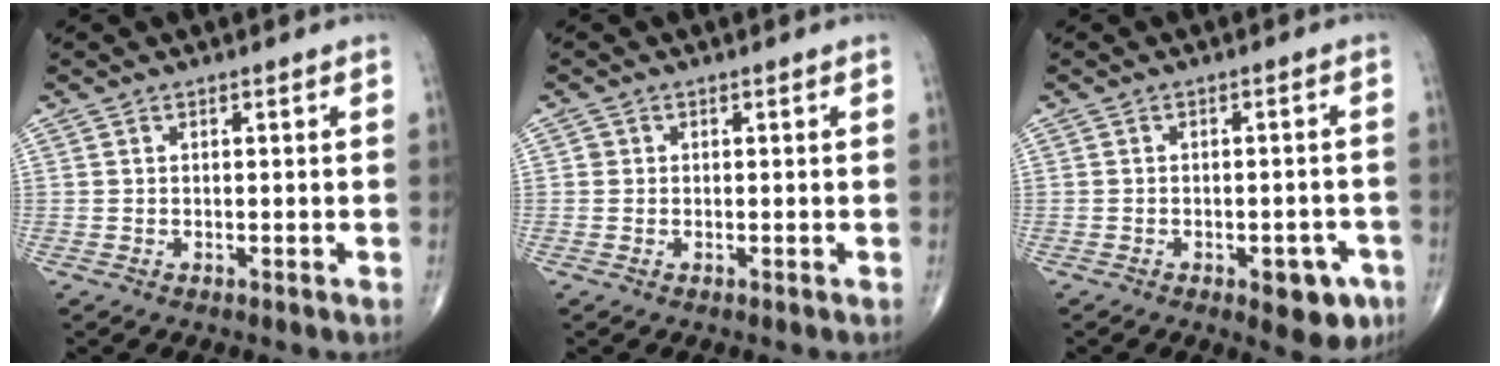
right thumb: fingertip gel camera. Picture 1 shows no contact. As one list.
[{"total": 0.8, "force": [0.0, 0.8, 0.1], "torque": [0.003, 0.003, 0.000]}, {"total": 6.7, "force": [-3.2, 3.2, 4.9], "torque": [-0.037, 0.017, -0.033]}]